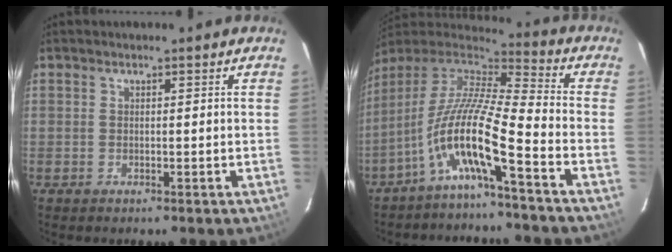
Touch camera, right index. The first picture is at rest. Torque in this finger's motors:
{"motor_torque": [1.20, -0.94, 1.05, 0.21]}